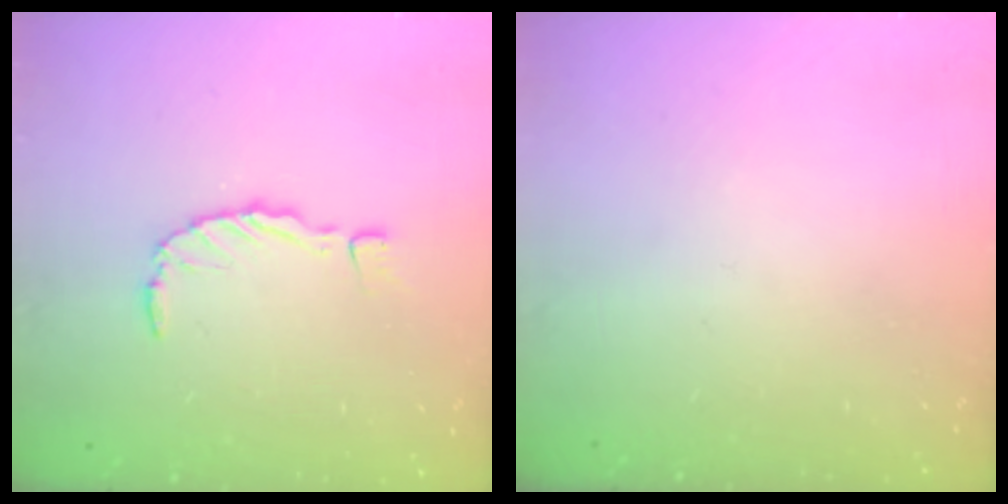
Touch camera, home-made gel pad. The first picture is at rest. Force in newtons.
{"total": 0.0}